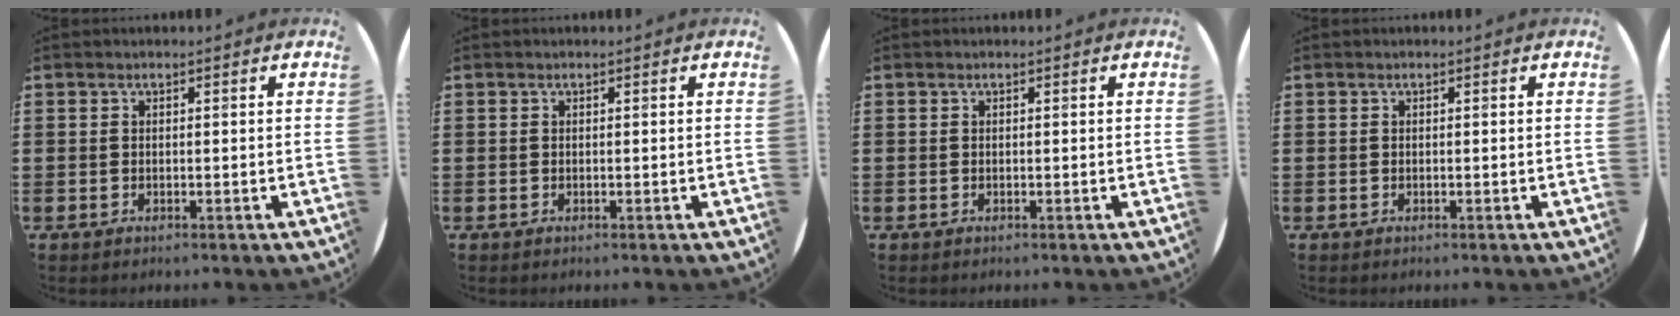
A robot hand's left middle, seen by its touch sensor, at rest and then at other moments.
{"total": 0.0}
{"total": 0.0}
{"total": 0.0}